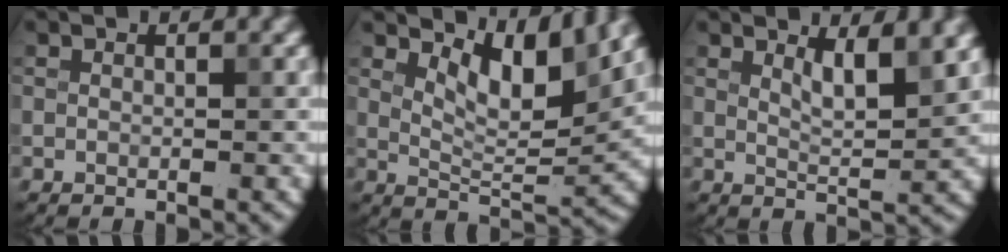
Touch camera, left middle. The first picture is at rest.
{"total": 5.4, "force": [3.0, 2.0, 4.0], "torque": [-0.072, -0.010, 0.049]}
{"total": 3.4, "force": [1.9, 0.9, 2.7], "torque": [-0.042, -0.005, 0.033]}